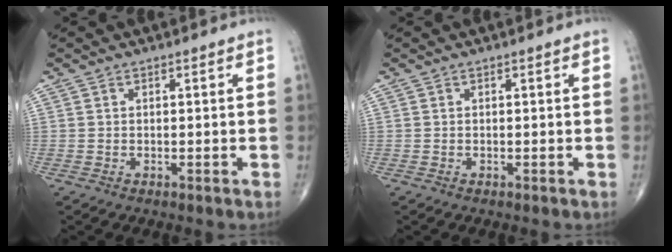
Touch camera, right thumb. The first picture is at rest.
{"total": 0.0}